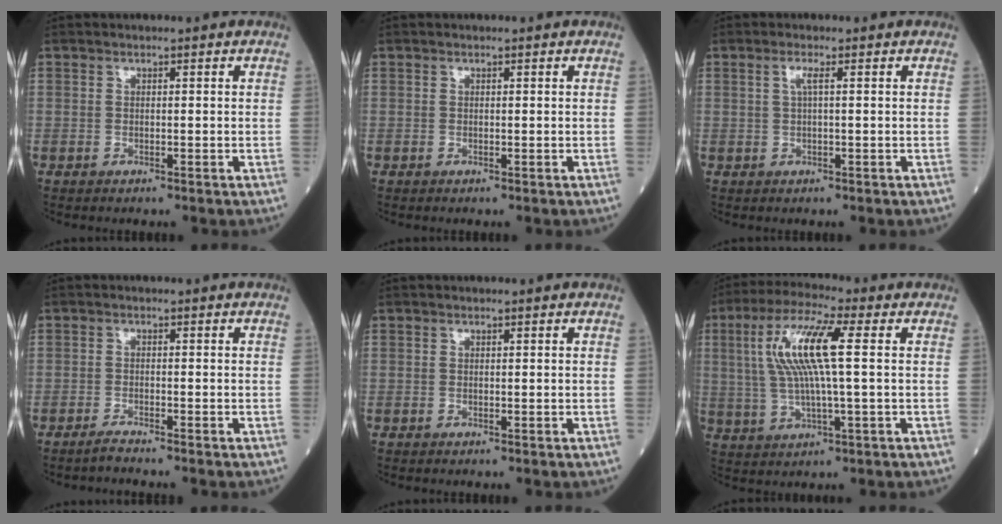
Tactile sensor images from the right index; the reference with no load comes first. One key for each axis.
{"total": 0.0}
{"total": 1.4, "fx": 0.3, "fy": -0.1, "fz": 1.4, "tx": -0.033, "ty": 0.003, "tz": 0.006}
{"total": 1.7, "fx": -1.7, "fy": -0.3, "fz": 0.4, "tx": -0.015, "ty": -0.002, "tz": -0.030}
{"total": 0.0}
{"total": 11.2, "fx": 2.6, "fy": 0.2, "fz": 10.9, "tx": -0.238, "ty": 0.011, "tz": 0.049}